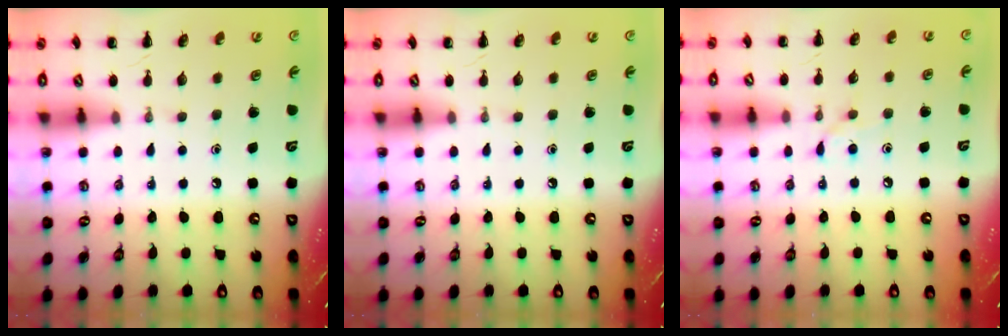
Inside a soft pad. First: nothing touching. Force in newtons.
{"total": 0.0}
{"total": 6.0, "press": 5.6, "slide": 2.1}